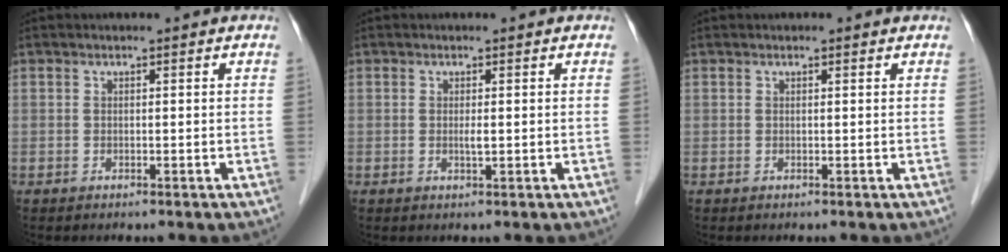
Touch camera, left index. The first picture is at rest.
{"total": 1.0, "force": [0.0, 0.1, 1.0], "torque": [-0.022, -0.002, 0.001]}
{"total": 0.0}